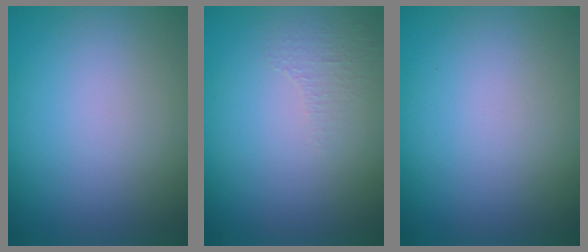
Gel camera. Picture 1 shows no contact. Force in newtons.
{"total": 0.8, "press": 0.4, "slide": 0.7}
{"total": 0.0}